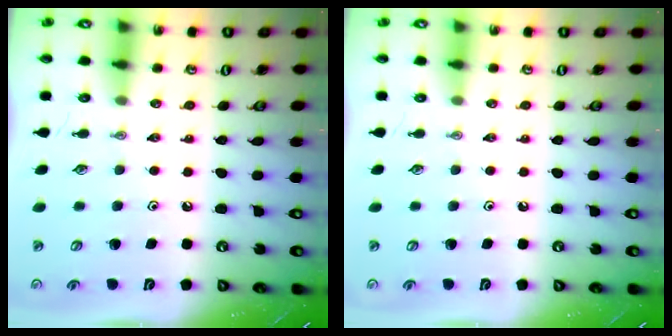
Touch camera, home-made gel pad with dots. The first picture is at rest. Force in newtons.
{"total": 0.0}